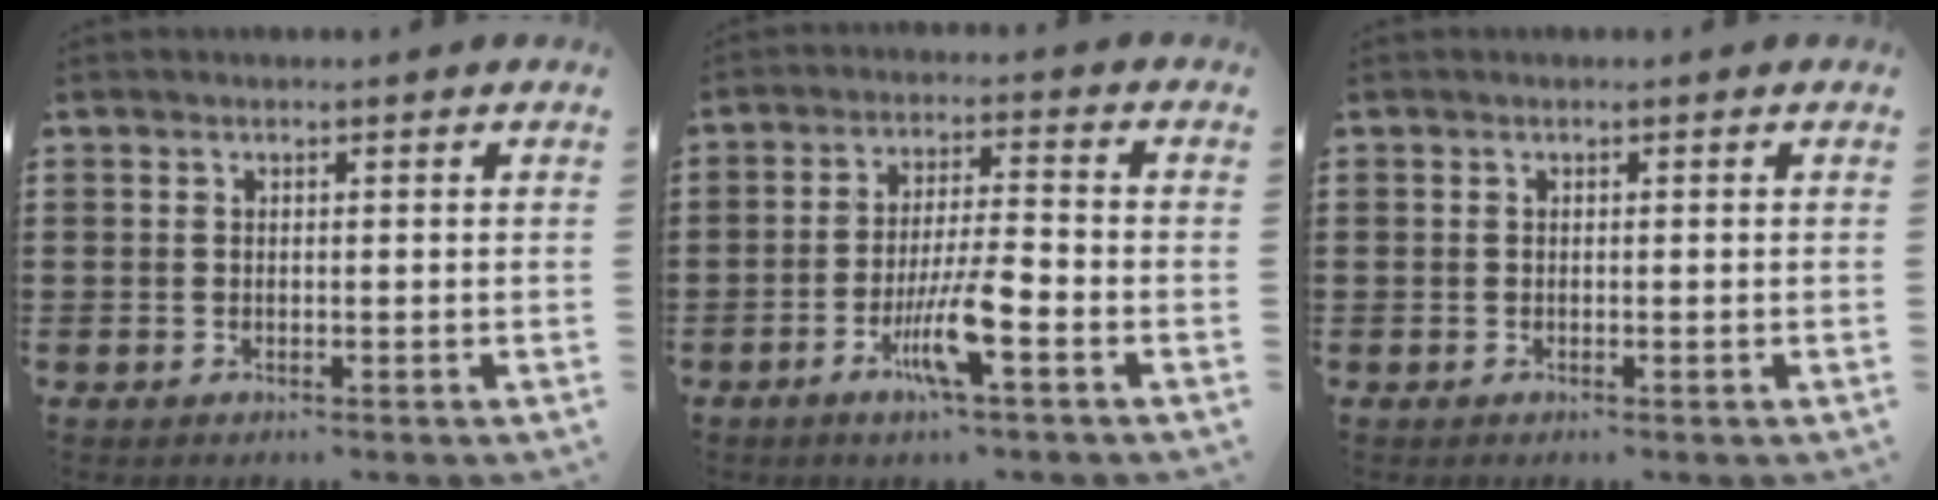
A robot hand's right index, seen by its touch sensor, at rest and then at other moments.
{"total": 7.8, "force": [-3.3, 1.1, 6.9], "torque": [-0.138, -0.008, -0.063]}
{"total": 0.0}